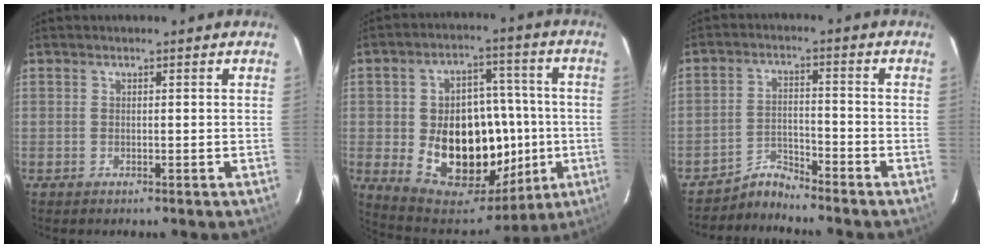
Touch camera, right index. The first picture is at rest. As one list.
[{"total": 22.3, "force": [-3.0, 15.7, 15.6], "torque": [-0.287, 0.020, -0.018]}, {"total": 4.2, "force": [-4.1, -0.1, -0.9], "torque": [0.012, 0.019, -0.078]}]